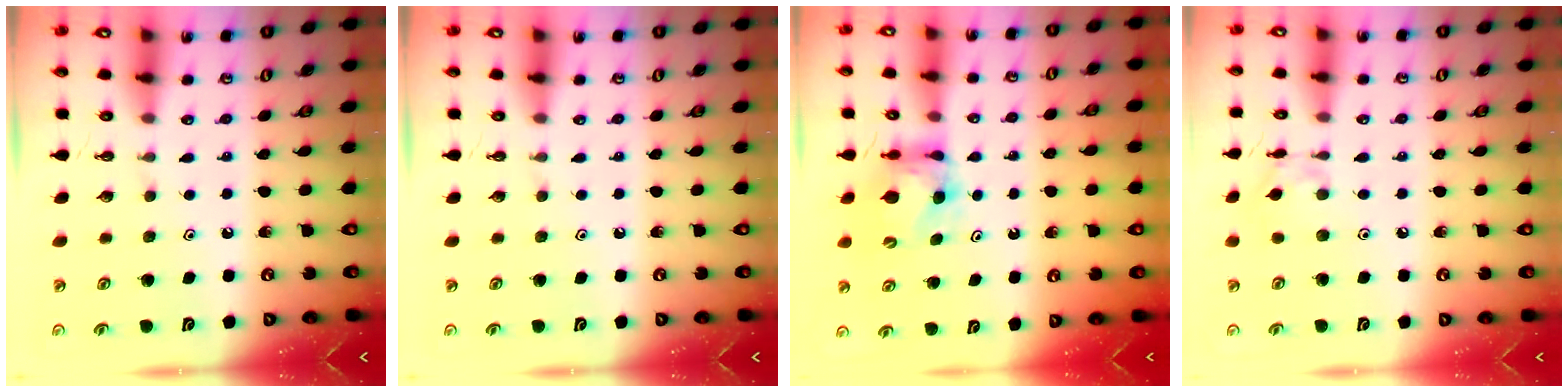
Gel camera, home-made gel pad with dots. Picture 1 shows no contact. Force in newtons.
{"total": 0.0}
{"total": 6.3, "press": 6.2, "slide": 0.6}
{"total": 5.2, "press": 5.2, "slide": 0.3}